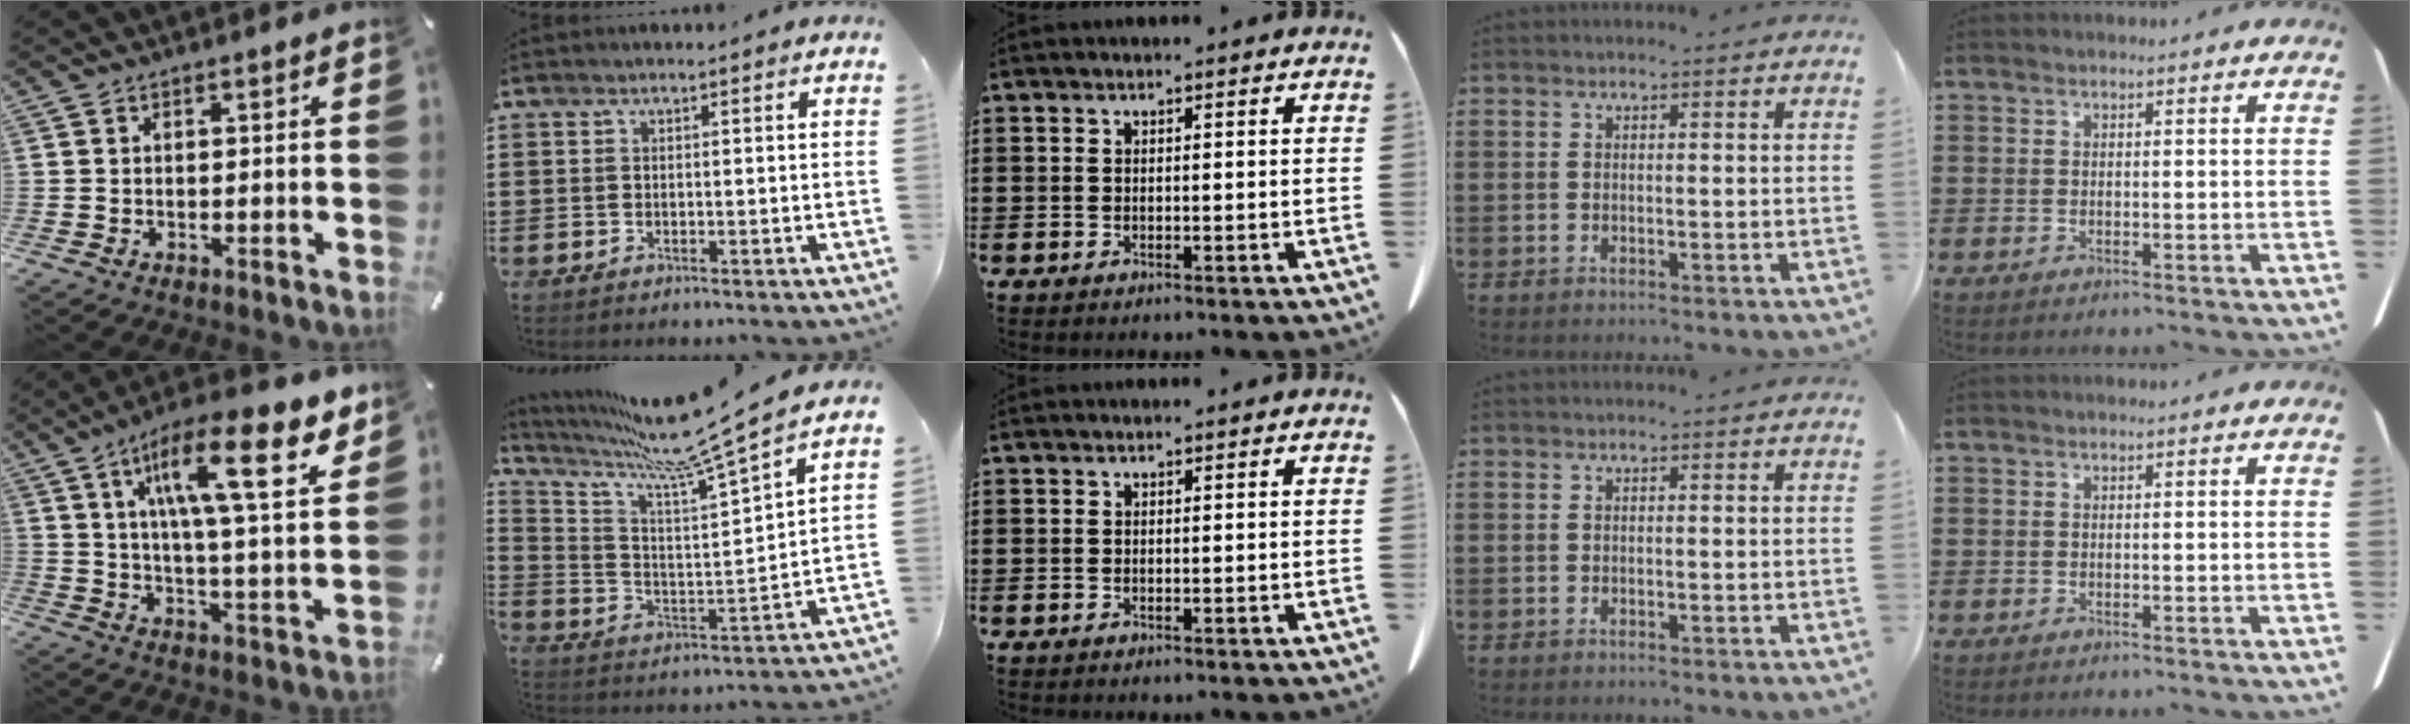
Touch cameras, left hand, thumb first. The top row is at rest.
{"thumb": {"total": 19.8, "force": [10.2, 5.3, 16.2], "torque": [-0.259, -0.042, 0.153]}, "index": {"total": 11.5, "force": [9.6, -1.1, 6.3], "torque": [-0.149, -0.070, 0.151]}}